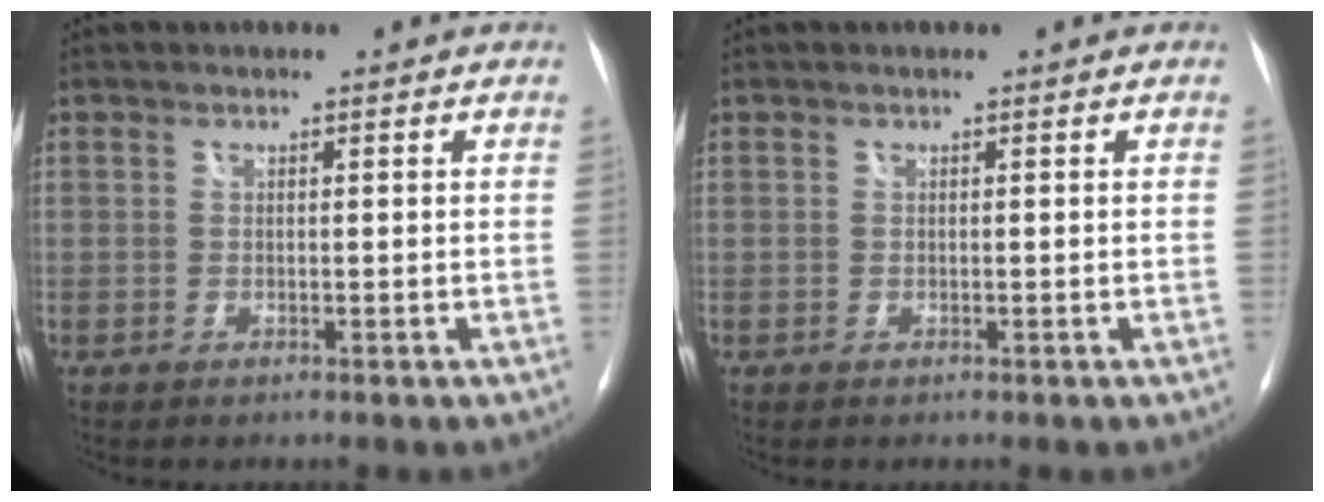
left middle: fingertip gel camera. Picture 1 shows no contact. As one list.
[{"total": 0.0}]